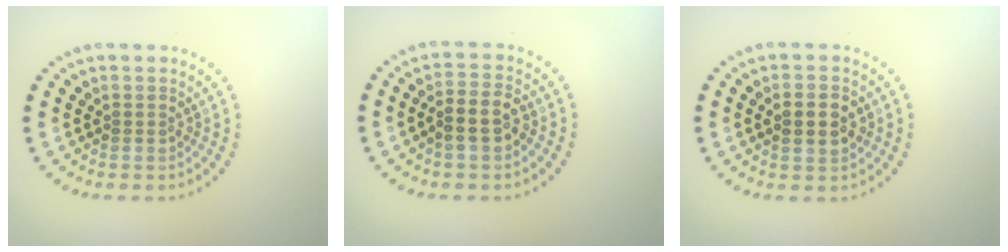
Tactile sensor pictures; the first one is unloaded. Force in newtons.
{"total": 3.0, "press": 2.8, "slide": 0.9}
{"total": 2.8, "press": 2.8, "slide": 0.4}